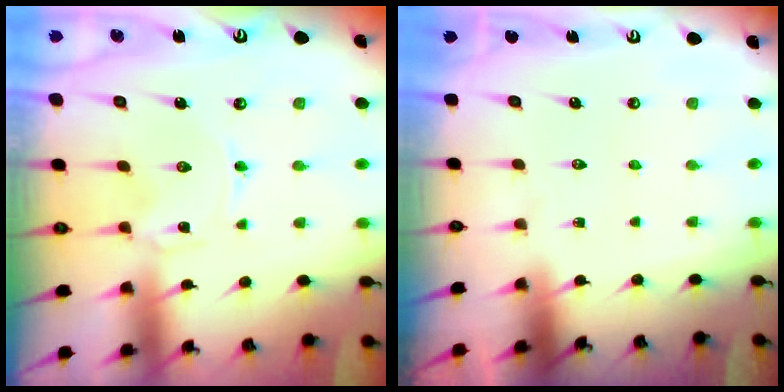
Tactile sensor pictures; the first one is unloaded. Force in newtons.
{"total": 0.0}